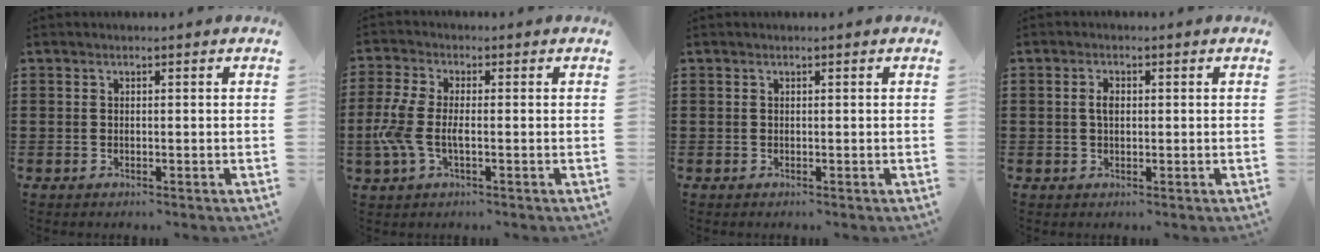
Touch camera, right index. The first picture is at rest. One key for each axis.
{"total": 5.8, "fx": -1.5, "fy": 2.6, "fz": 4.9, "tx": -0.127, "ty": -0.007, "tz": -0.037}
{"total": 0.0}
{"total": 2.0, "fx": 0.0, "fy": 0.9, "fz": 1.7, "tx": -0.036, "ty": 0.006, "tz": -0.002}